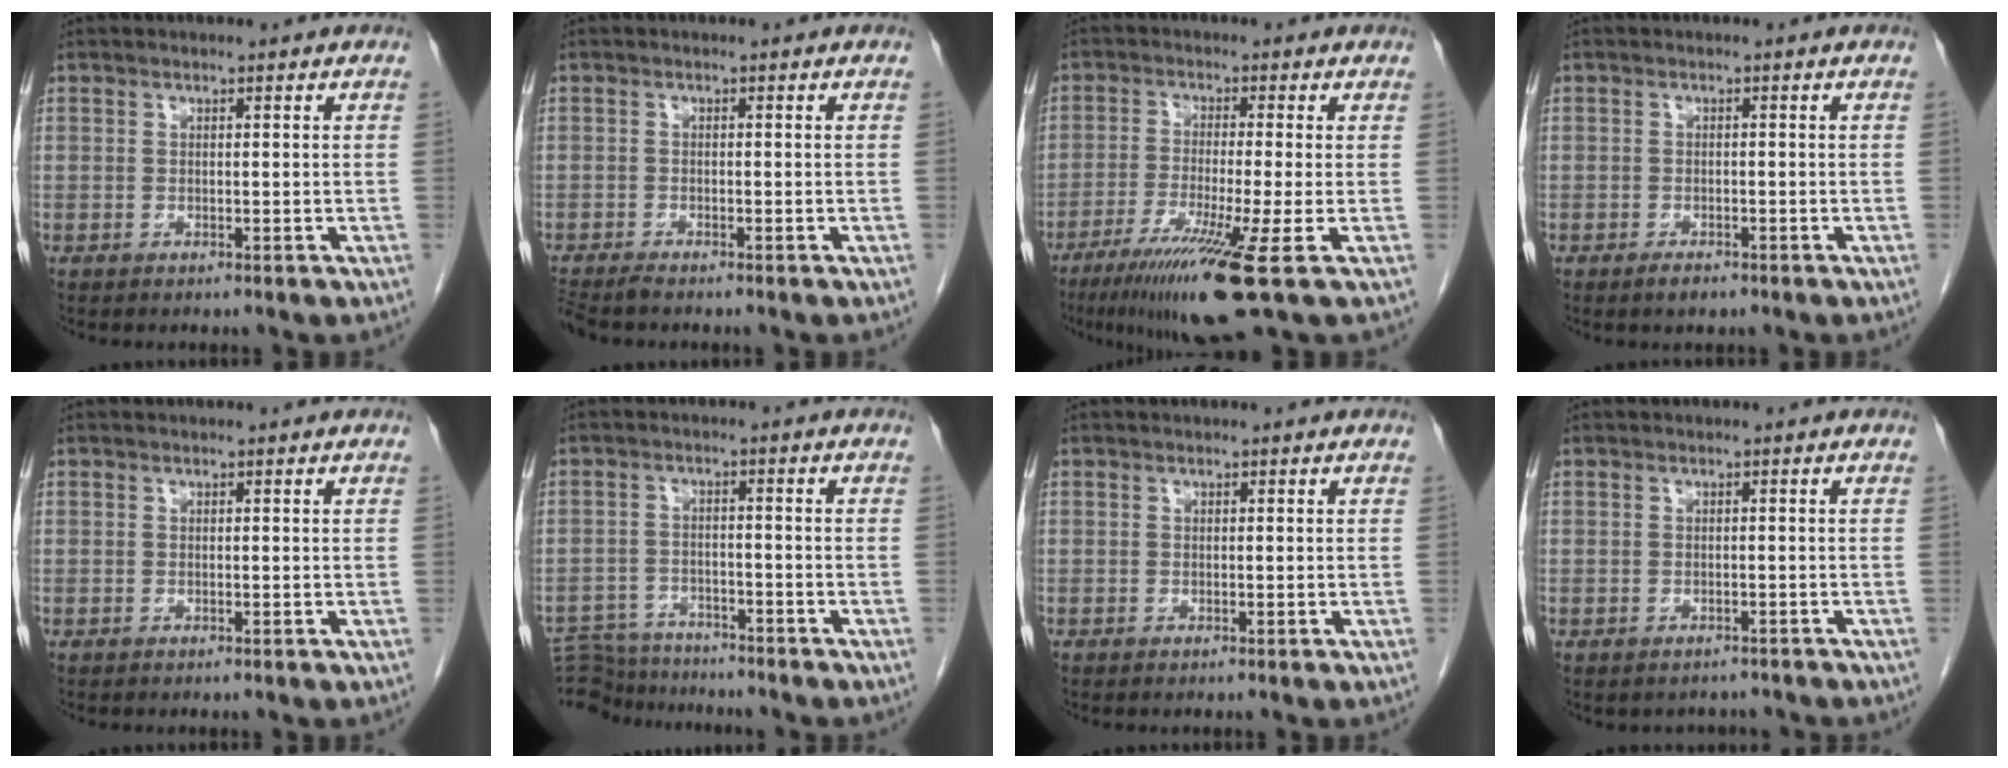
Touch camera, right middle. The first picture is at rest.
{"total": 2.9, "force": [-2.6, 0.1, 1.2], "torque": [-0.022, -0.009, -0.046]}
{"total": 11.6, "force": [-6.5, -1.2, 9.5], "torque": [-0.169, -0.040, -0.113]}
{"total": 1.7, "force": [-1.3, 0.7, 0.9], "torque": [-0.017, -0.001, -0.017]}
{"total": 0.0}
{"total": 10.0, "force": [-9.6, 2.4, 1.4], "torque": [-0.026, 0.007, -0.150]}
{"total": 0.0}
{"total": 2.1, "force": [-1.8, 1.1, 0.0], "torque": [0.000, 0.004, -0.024]}